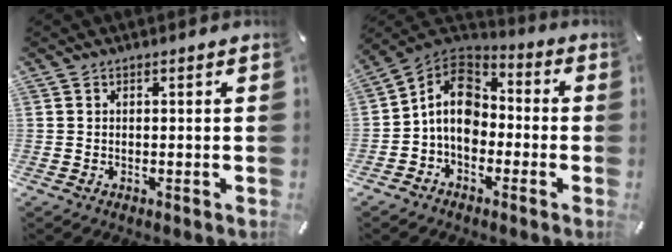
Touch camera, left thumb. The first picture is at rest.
{"total": 10.7, "force": [-1.9, 8.4, 6.3], "torque": [-0.125, 0.022, -0.035]}